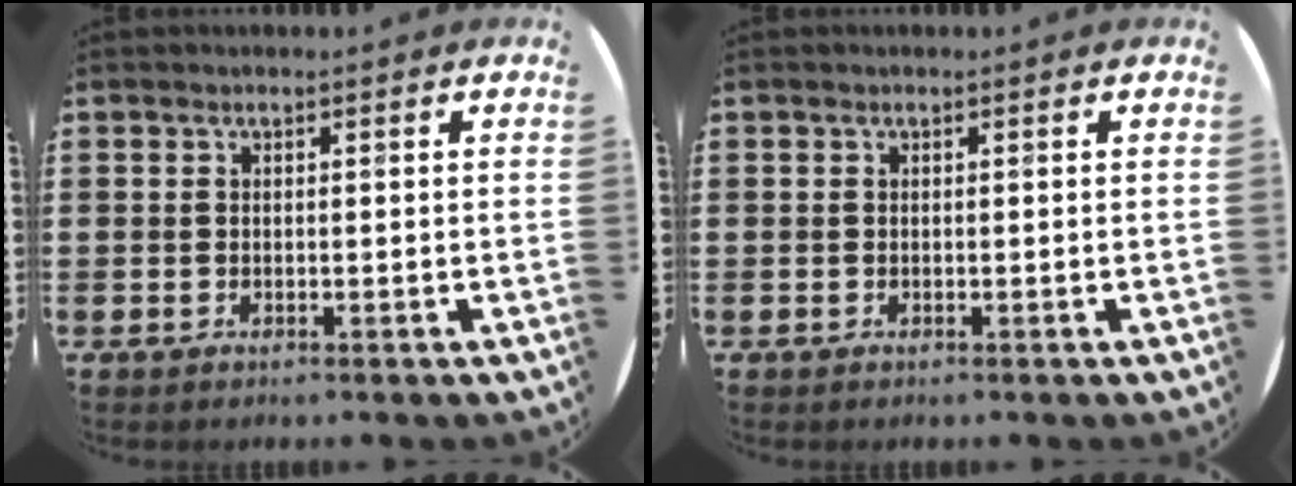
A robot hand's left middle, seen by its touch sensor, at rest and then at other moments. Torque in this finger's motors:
{"motor_torque": [0.00, 0.00, 0.00, 0.00]}